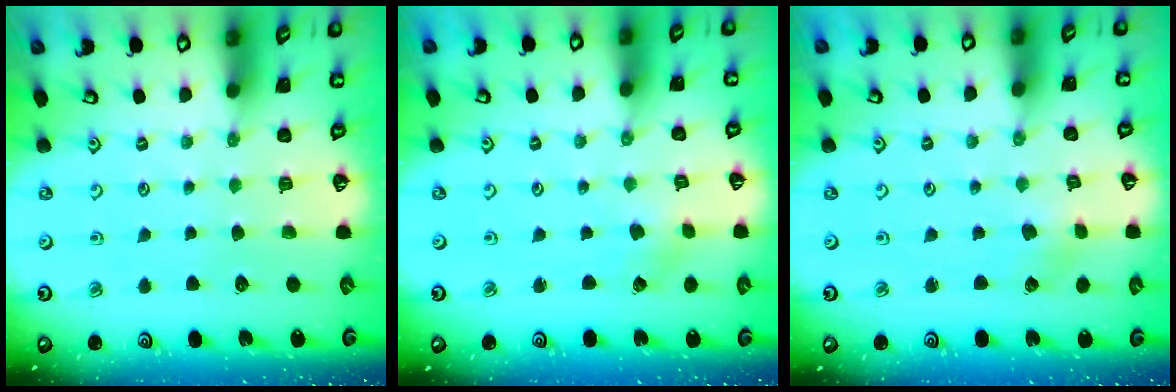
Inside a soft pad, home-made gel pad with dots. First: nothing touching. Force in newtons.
{"total": 0.5, "press": 0.5, "slide": 0.1}
{"total": 1.1, "press": 1.1, "slide": 0.2}